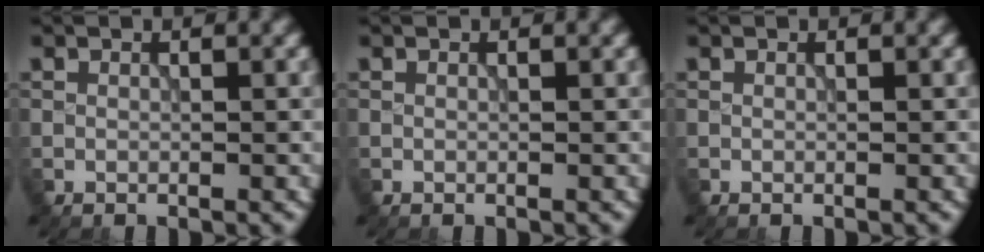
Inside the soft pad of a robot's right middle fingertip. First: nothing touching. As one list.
[{"total": 0.0}, {"total": 0.0}]